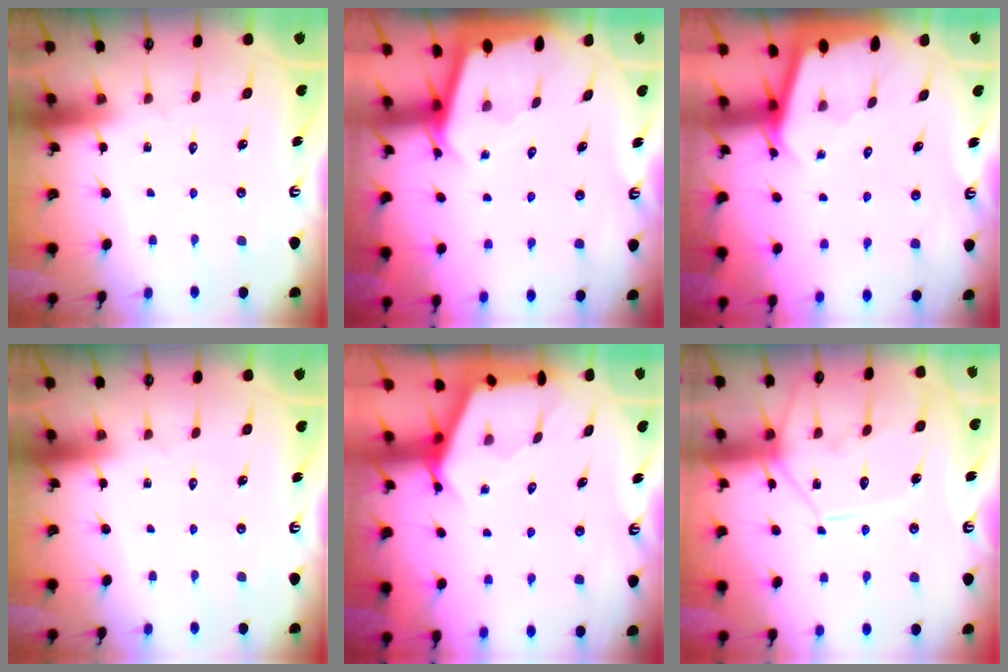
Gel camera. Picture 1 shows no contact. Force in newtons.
{"total": 1.9, "press": 1.9, "slide": 0.1}
{"total": 1.8, "press": 1.8, "slide": 0.1}
{"total": 0.0}
{"total": 2.6, "press": 2.5, "slide": 0.3}
{"total": 12.4, "press": 12.3, "slide": 1.6}